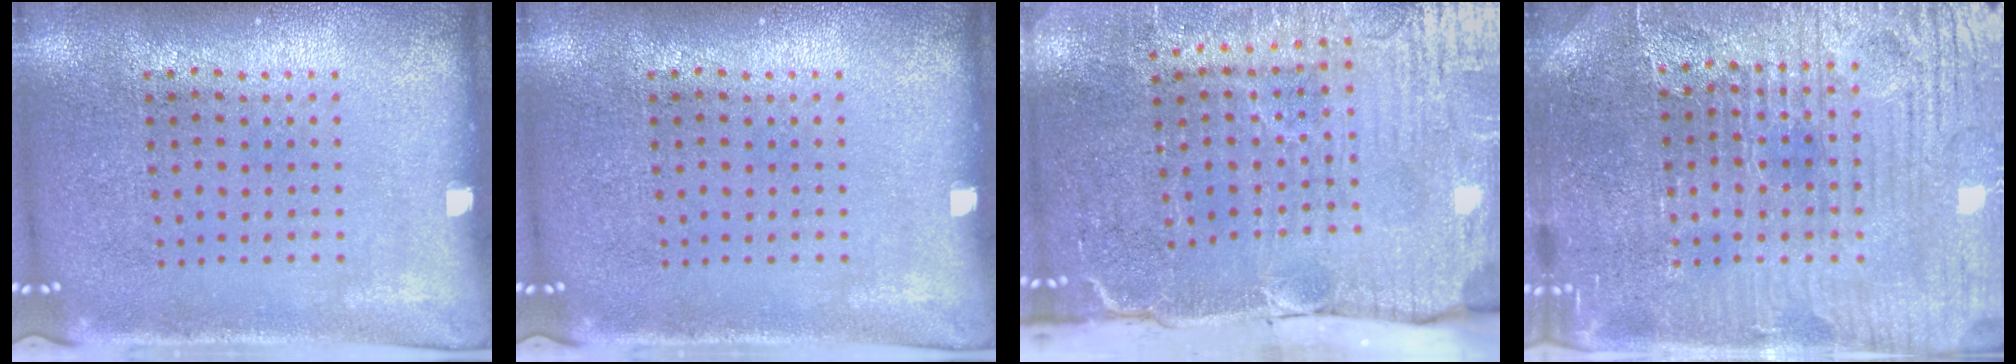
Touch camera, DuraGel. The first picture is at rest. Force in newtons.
{"total": 0.0}
{"total": 5.2, "press": 4.4, "slide": 2.7}
{"total": 4.8, "press": 4.6, "slide": 1.3}